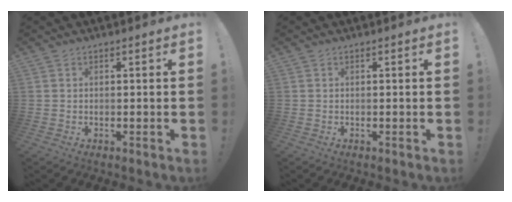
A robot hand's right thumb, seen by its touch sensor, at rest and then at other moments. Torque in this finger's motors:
{"motor_torque": [0.00, 0.00, 0.00, 0.00, 0.00]}